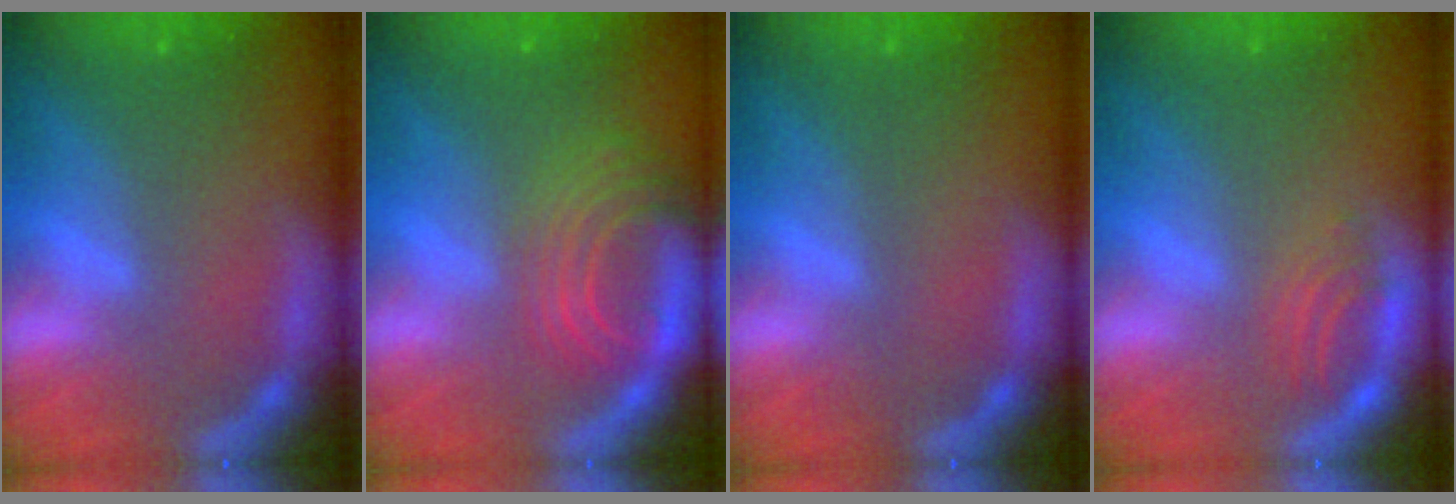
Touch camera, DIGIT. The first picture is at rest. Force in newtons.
{"total": 7.5}
{"total": 0.0}
{"total": 2.5}